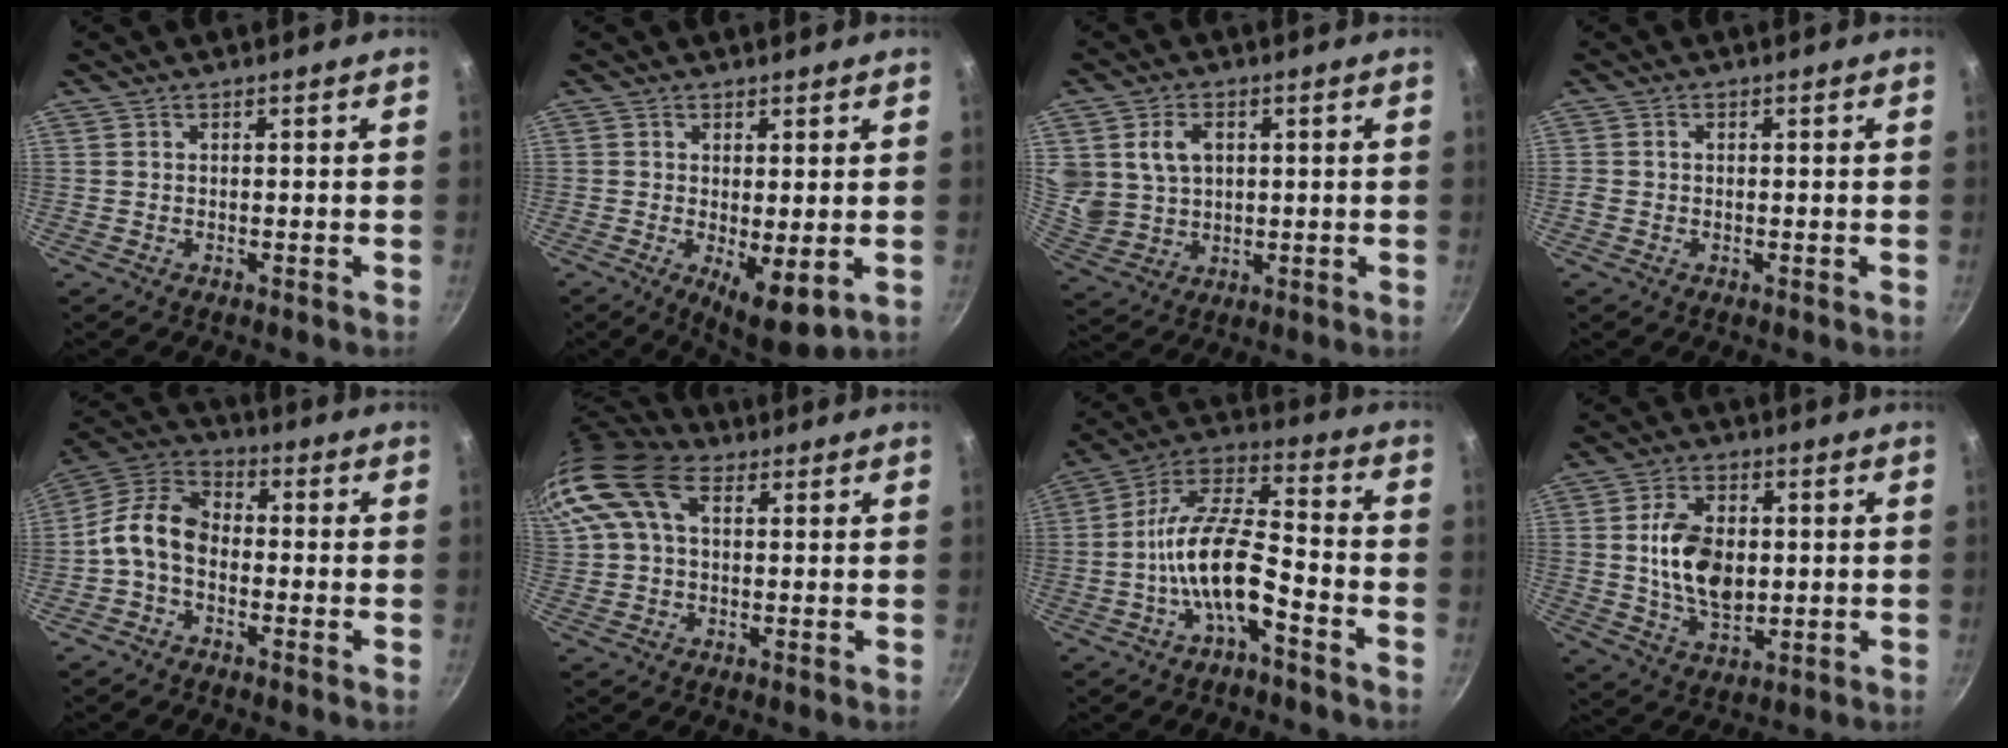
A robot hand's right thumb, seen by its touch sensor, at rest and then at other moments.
{"total": 7.3, "force": [-0.6, 2.7, 6.7], "torque": [-0.089, -0.021, 0.000]}
{"total": 9.5, "force": [2.6, 7.5, 5.1], "torque": [-0.080, -0.011, 0.063]}
{"total": 1.1, "force": [-0.2, 1.0, 0.4], "torque": [-0.008, 0.003, -0.005]}
{"total": 9.6, "force": [-2.1, 6.6, 6.7], "torque": [-0.116, 0.042, -0.064]}
{"total": 15.9, "force": [5.5, 10.0, 11.1], "torque": [-0.225, 0.026, 0.091]}
{"total": 14.2, "force": [-5.4, 5.5, 11.9], "torque": [-0.215, 0.049, -0.112]}
{"total": 12.1, "force": [0.8, 7.7, 9.2], "torque": [-0.145, -0.006, 0.016]}